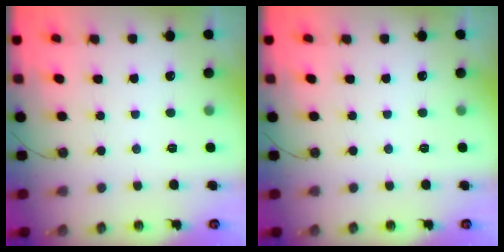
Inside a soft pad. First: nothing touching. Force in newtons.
{"total": 0.0}